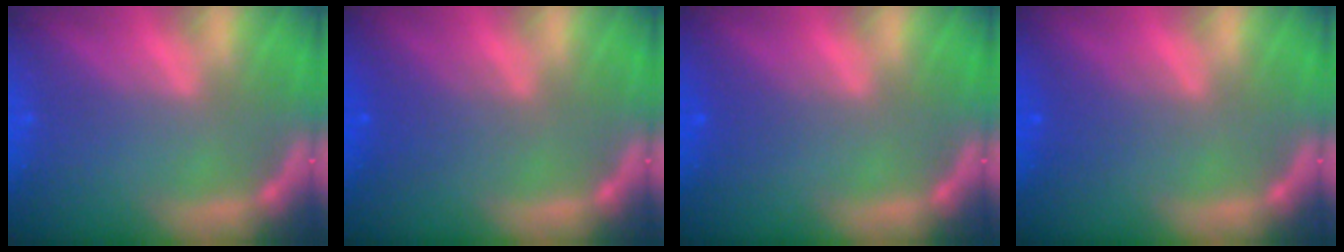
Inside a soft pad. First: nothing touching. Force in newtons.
{"total": 2.5}
{"total": 1.5}
{"total": 1.9}